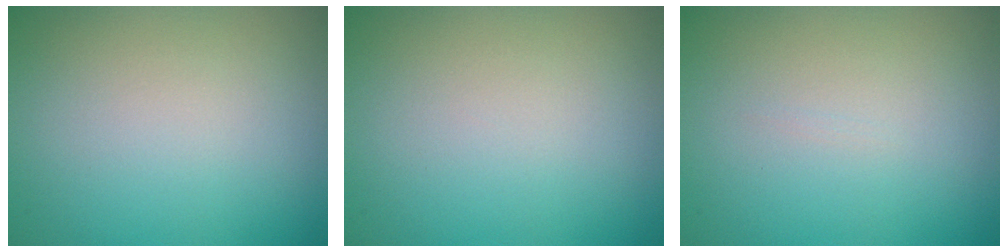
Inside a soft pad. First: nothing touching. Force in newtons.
{"total": 0.0}
{"total": 0.0}